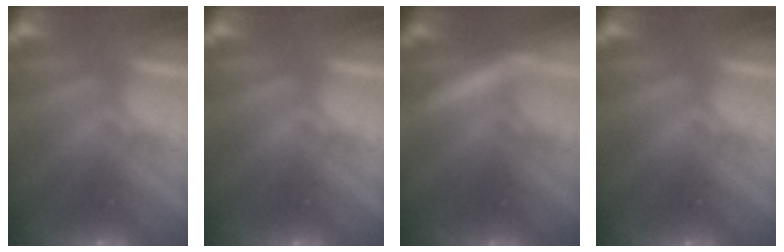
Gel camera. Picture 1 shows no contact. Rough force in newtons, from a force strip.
{"total": 0.0}
{"total": 3.4}
{"total": 0.0}